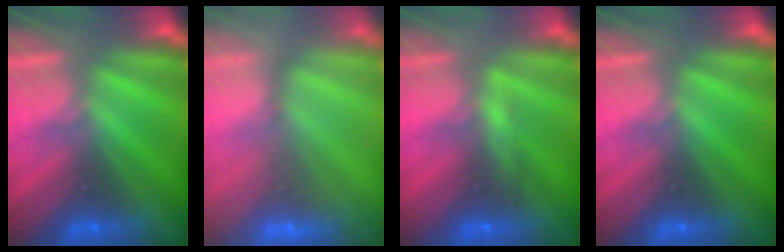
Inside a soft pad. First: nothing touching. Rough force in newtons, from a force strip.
{"total": 2.5}
{"total": 3.4}
{"total": 0.0}